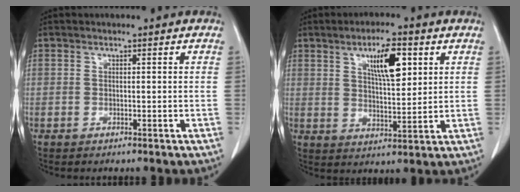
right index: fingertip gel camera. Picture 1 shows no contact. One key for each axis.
{"total": 8.3, "fx": 3.5, "fy": 2.2, "fz": 7.2, "tx": -0.124, "ty": 0.002, "tz": 0.062}